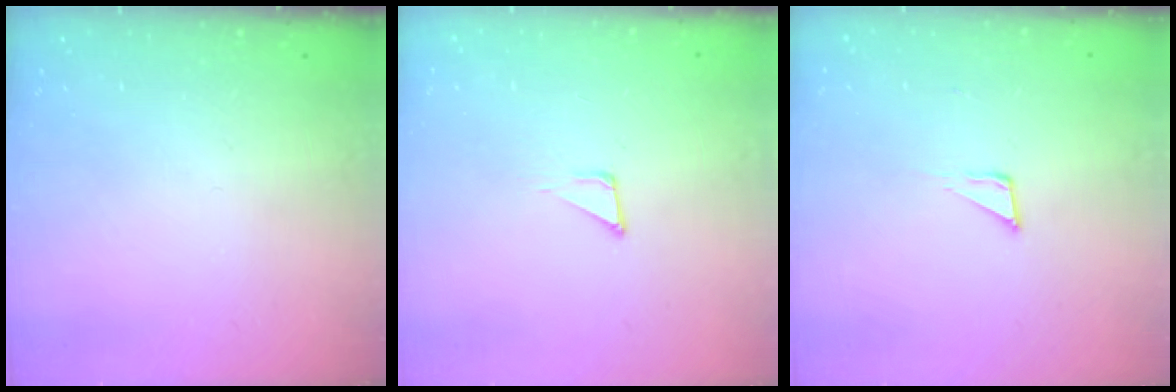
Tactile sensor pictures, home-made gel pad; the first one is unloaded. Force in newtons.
{"total": 2.7, "press": 2.7, "slide": 0.3}
{"total": 2.6, "press": 2.6, "slide": 0.1}